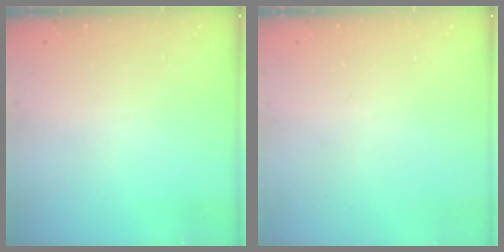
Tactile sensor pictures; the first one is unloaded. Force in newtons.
{"total": 0.0}